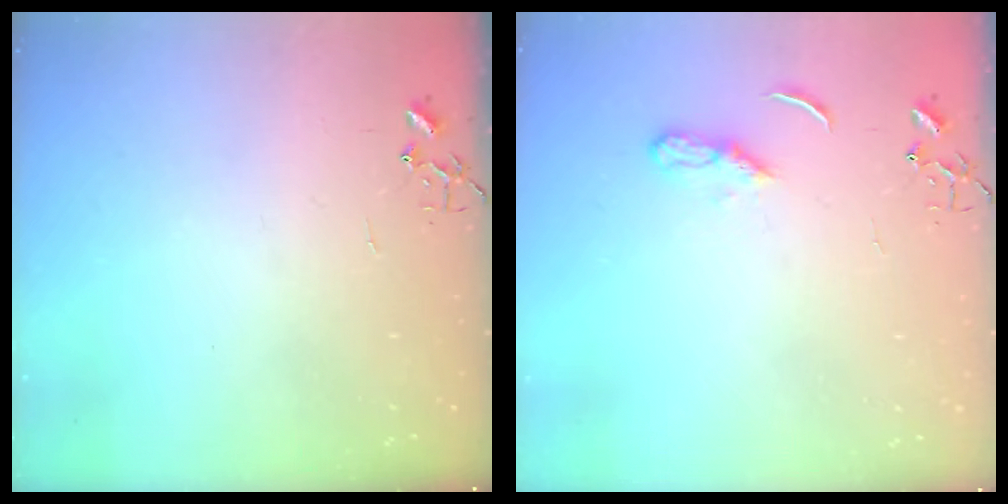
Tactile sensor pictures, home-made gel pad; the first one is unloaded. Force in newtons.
{"total": 5.3, "press": 5.2, "slide": 0.7}